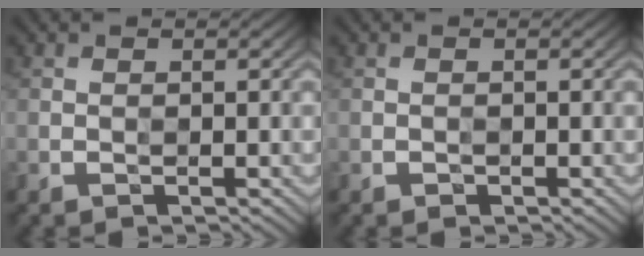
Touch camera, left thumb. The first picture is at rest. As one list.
[{"total": 0.7, "force": [-0.6, 0.3, 0.1], "torque": [0.003, -0.001, -0.009]}]